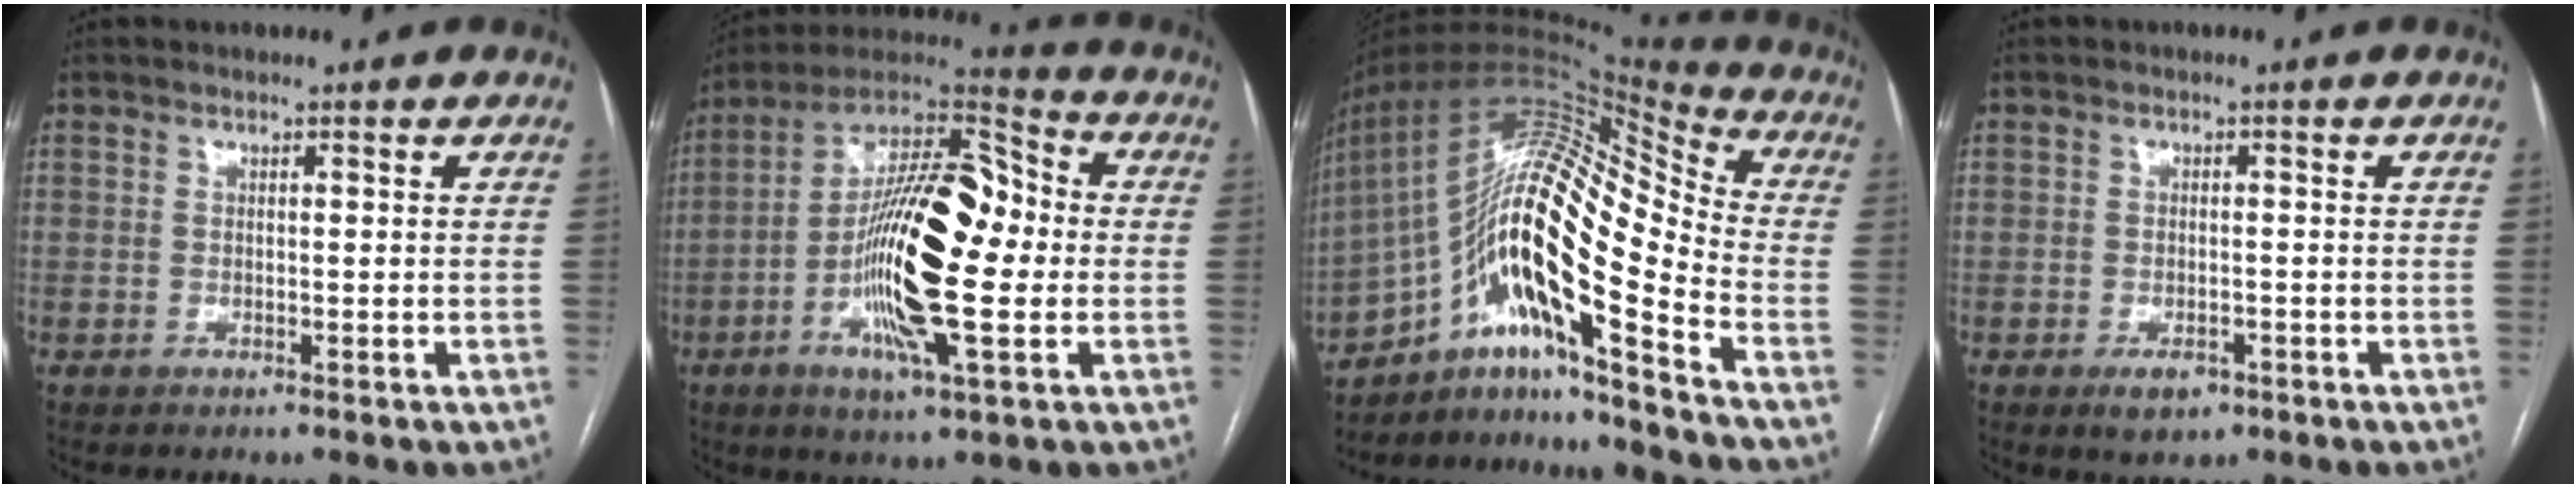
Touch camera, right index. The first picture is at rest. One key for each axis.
{"total": 20.7, "fx": -2.0, "fy": 5.2, "fz": 20.0, "tx": -0.363, "ty": 0.019, "tz": -0.039}
{"total": 20.9, "fx": -9.8, "fy": 3.5, "fz": 18.1, "tx": -0.336, "ty": 0.023, "tz": -0.168}
{"total": 3.4, "fx": -1.9, "fy": 2.1, "fz": 1.9, "tx": -0.028, "ty": -0.001, "tz": -0.020}